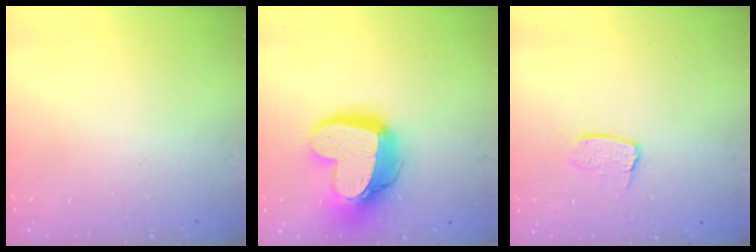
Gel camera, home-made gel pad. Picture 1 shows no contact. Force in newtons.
{"total": 18.9, "press": 18.8, "slide": 1.6}
{"total": 3.0, "press": 3.0, "slide": 0.2}